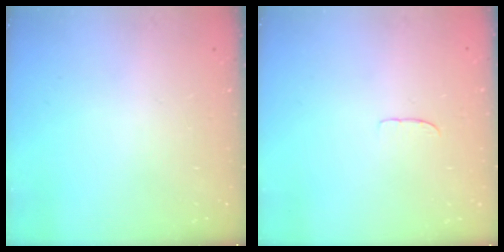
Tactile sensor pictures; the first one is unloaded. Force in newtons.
{"total": 3.1, "press": 3.1, "slide": 0.2}